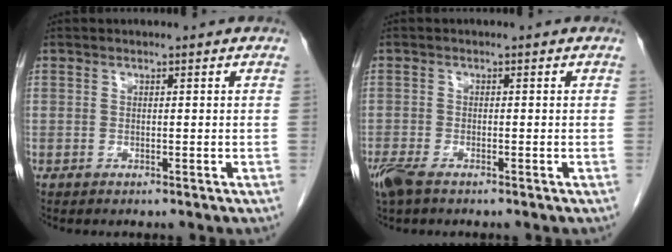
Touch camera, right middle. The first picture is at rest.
{"total": 4.0, "force": [-2.8, 1.2, 2.5], "torque": [-0.060, -0.011, -0.053]}